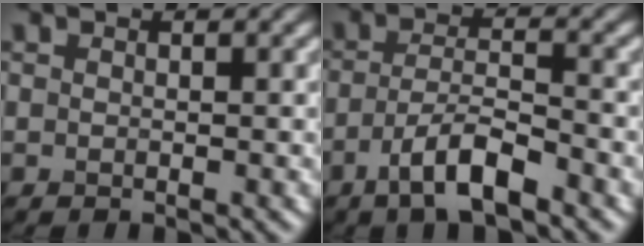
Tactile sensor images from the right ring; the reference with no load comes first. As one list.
[{"total": 5.2, "force": [-3.0, 1.3, 4.1], "torque": [-0.075, 0.003, -0.056]}]